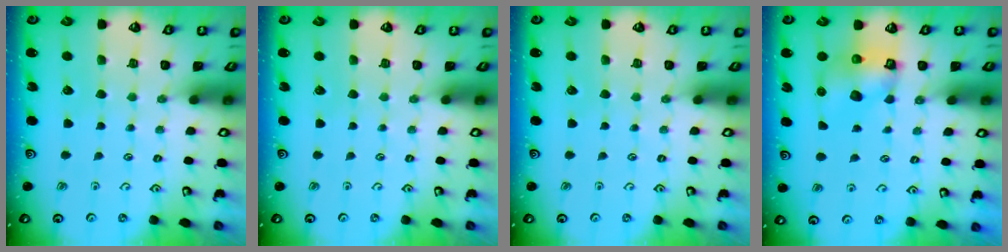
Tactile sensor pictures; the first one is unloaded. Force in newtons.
{"total": 0.0}
{"total": 0.0}
{"total": 7.0, "press": 7.0, "slide": 0.1}